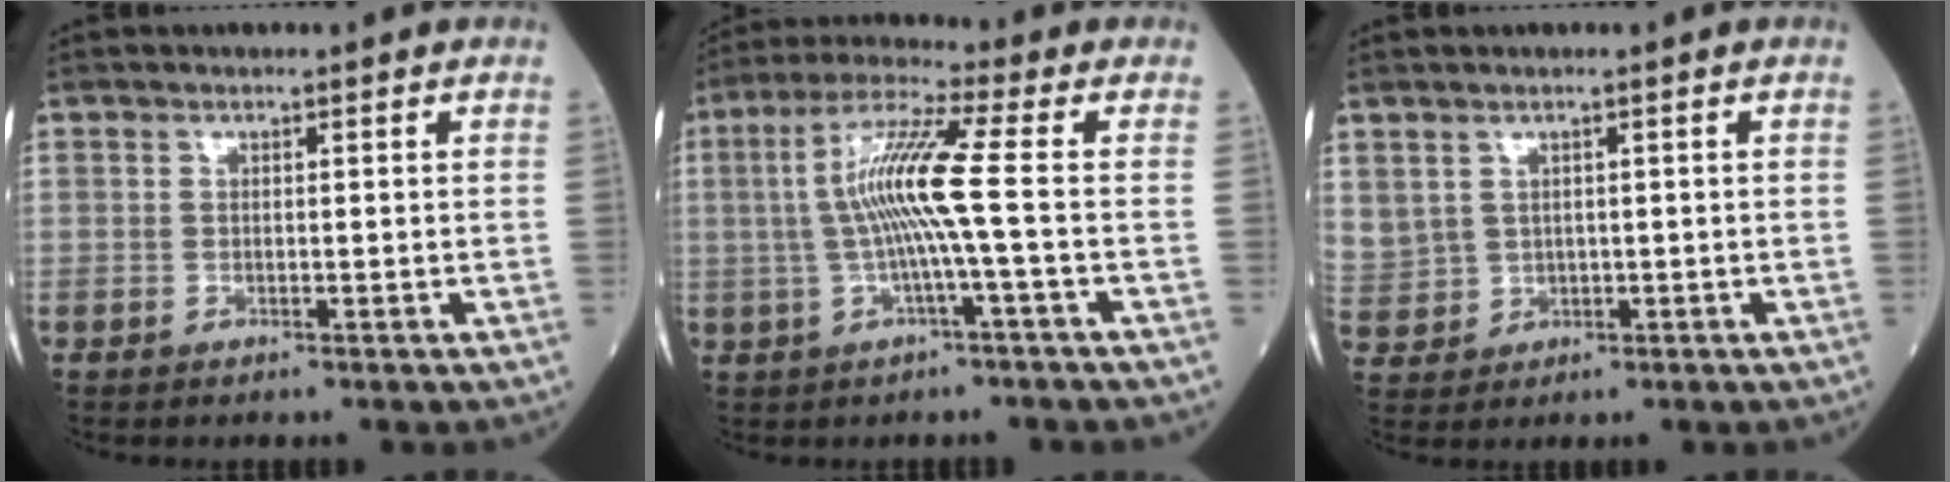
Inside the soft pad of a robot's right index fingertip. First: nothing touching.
{"total": 9.8, "force": [-0.3, -1.0, 9.8], "torque": [-0.195, 0.013, -0.007]}
{"total": 8.9, "force": [2.3, 8.0, 3.2], "torque": [-0.120, 0.019, 0.068]}